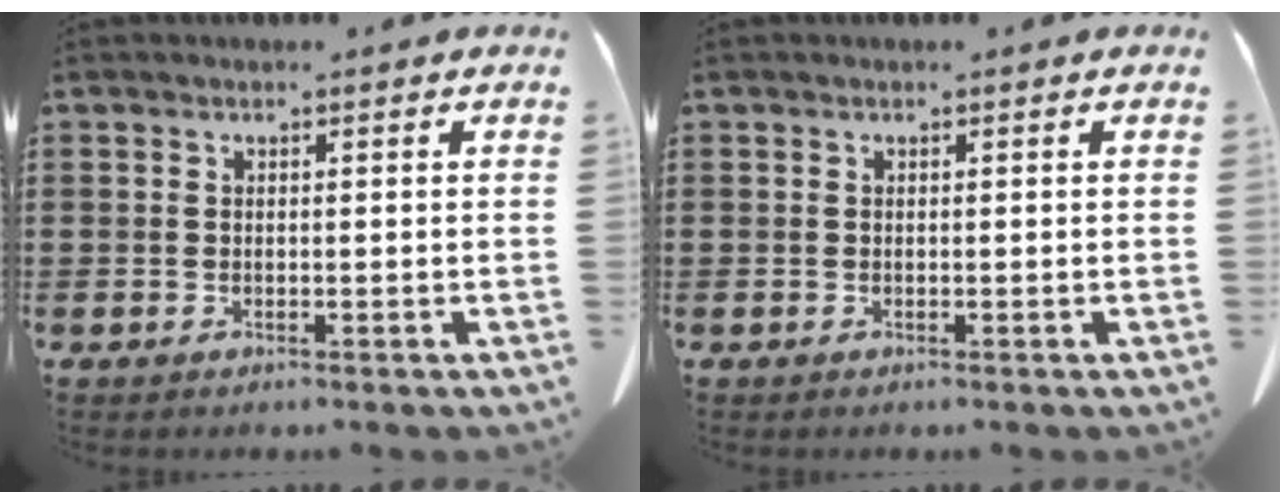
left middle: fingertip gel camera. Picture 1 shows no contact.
{"total": 0.0}